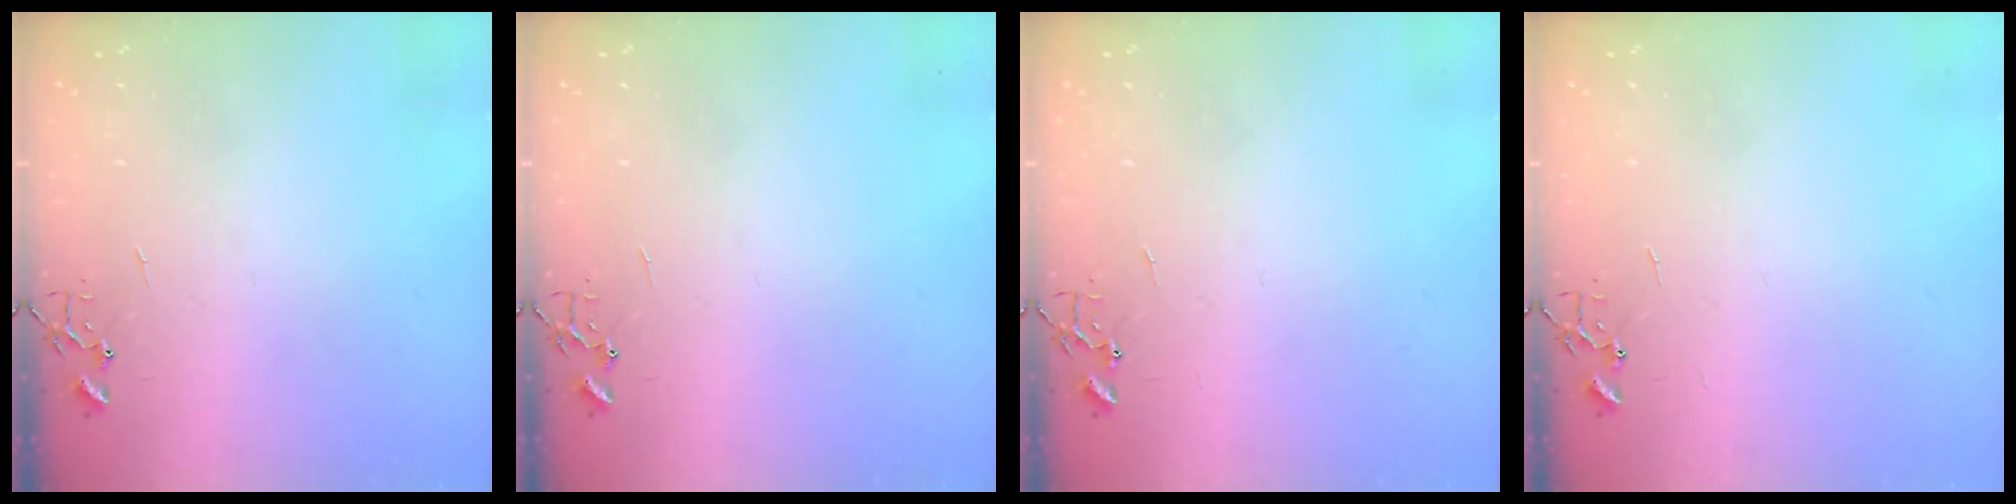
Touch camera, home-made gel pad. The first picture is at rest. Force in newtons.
{"total": 0.0}
{"total": 0.0}
{"total": 0.0}